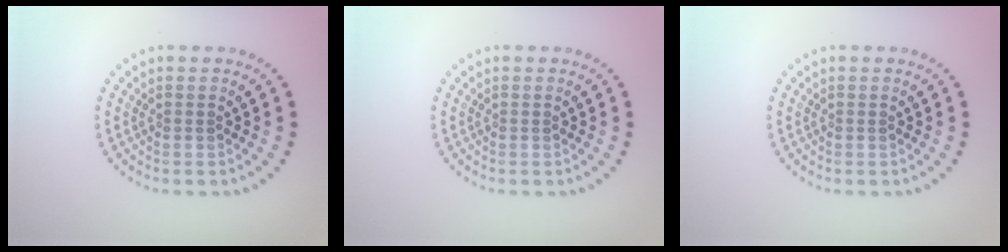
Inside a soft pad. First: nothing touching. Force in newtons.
{"total": 0.0}
{"total": 0.0}